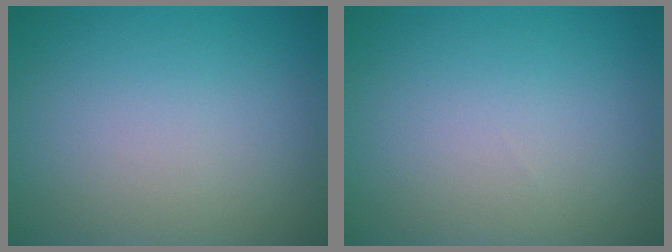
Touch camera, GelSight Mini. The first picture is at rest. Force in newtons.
{"total": 0.0}